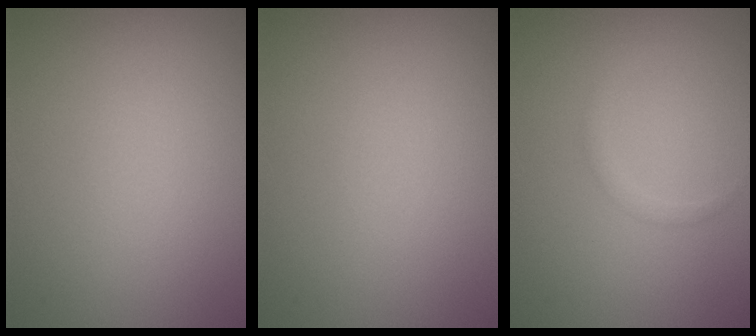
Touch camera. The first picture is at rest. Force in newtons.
{"total": 0.0}
{"total": 0.9, "press": 0.9, "slide": 0.1}